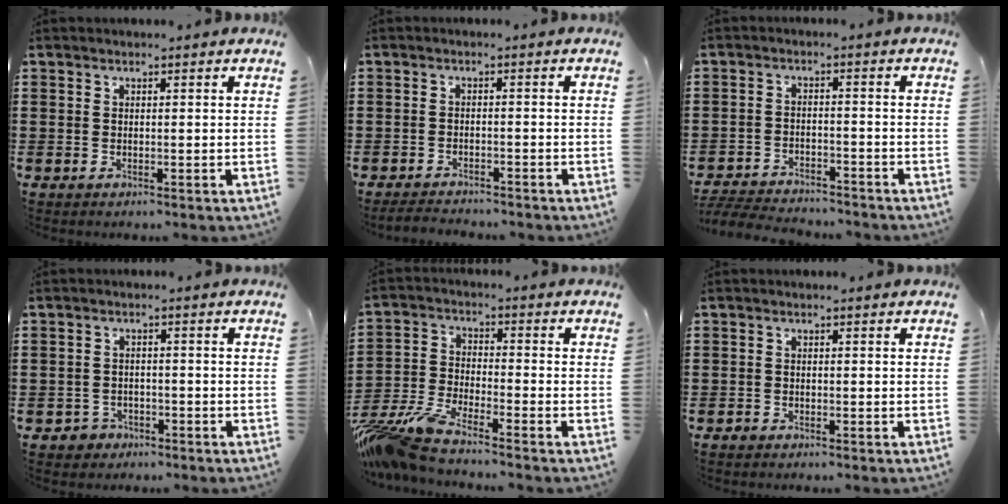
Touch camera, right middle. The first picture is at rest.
{"total": 2.3, "force": [-2.3, 0.3, 0.1], "torque": [-0.007, -0.001, -0.049]}
{"total": 4.5, "force": [-4.5, 0.5, 0.5], "torque": [-0.020, 0.001, -0.097]}
{"total": 2.0, "force": [-1.6, 1.1, 0.0], "torque": [-0.007, 0.001, -0.037]}
{"total": 7.6, "force": [-7.0, 0.6, 2.9], "torque": [-0.086, -0.011, -0.145]}
{"total": 0.7, "force": [-0.6, 0.4, 0.2], "torque": [-0.004, 0.001, -0.014]}